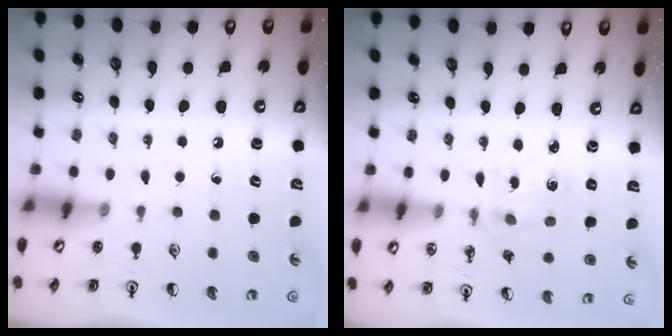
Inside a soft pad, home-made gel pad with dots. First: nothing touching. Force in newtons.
{"total": 1.6, "press": 1.6, "slide": 0.1}